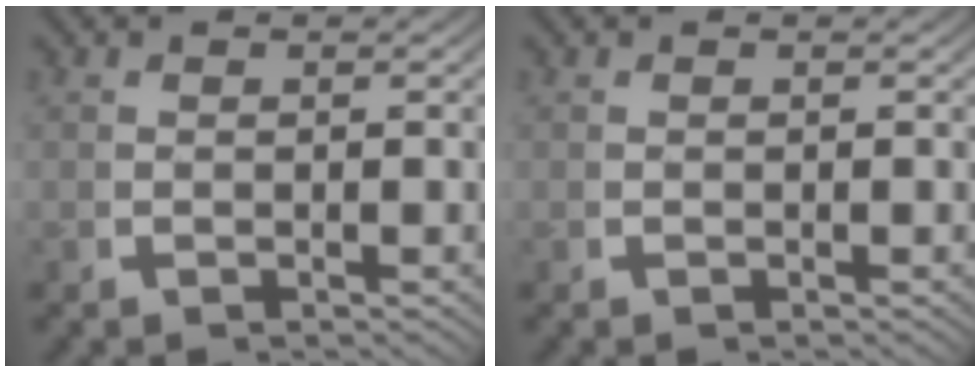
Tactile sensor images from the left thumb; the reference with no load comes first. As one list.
[{"total": 0.0}]